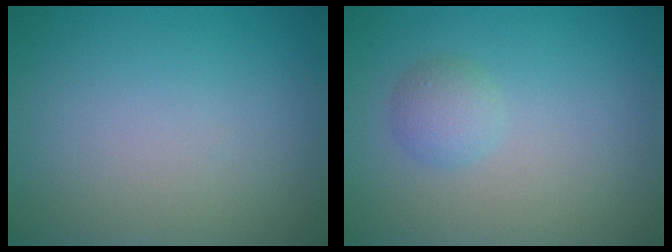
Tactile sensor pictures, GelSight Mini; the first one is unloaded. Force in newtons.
{"total": 1.7, "press": 1.7, "slide": 0.1}